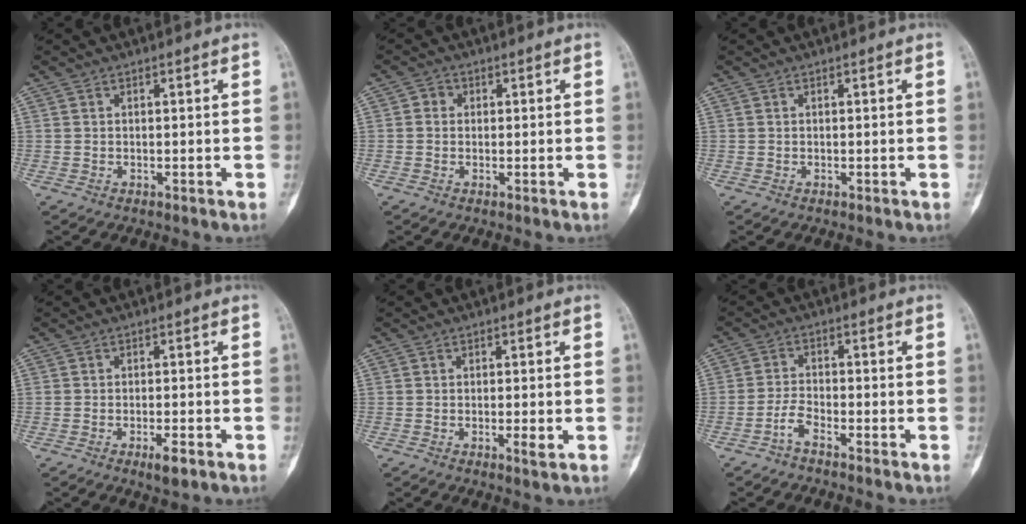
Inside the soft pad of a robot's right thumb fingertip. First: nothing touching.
{"total": 1.9, "force": [0.2, 1.8, 0.7], "torque": [0.000, 0.005, -0.002]}
{"total": 0.0}
{"total": 3.0, "force": [-1.7, 0.7, 2.4], "torque": [-0.038, 0.000, -0.028]}
{"total": 2.4, "force": [-0.7, 0.5, 2.3], "torque": [-0.040, -0.005, -0.011]}
{"total": 2.9, "force": [-2.4, 0.5, 1.6], "torque": [-0.037, 0.017, -0.053]}